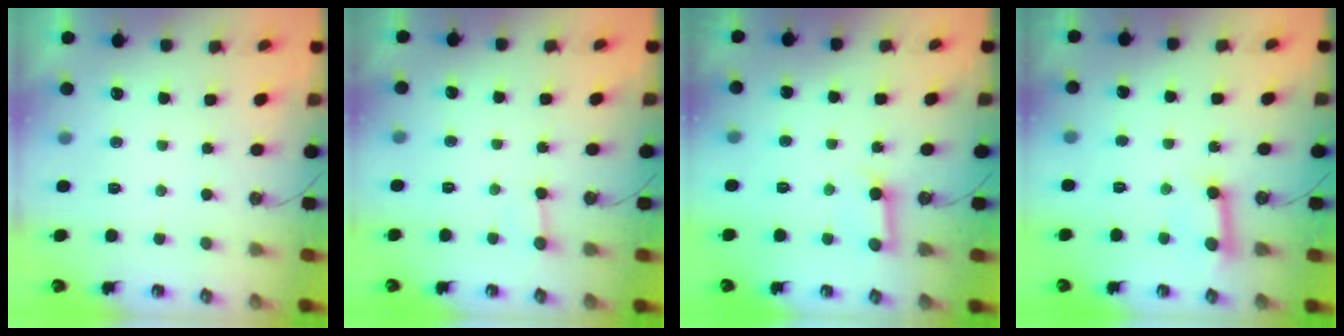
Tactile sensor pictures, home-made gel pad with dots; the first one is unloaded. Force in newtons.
{"total": 3.0, "press": 3.0, "slide": 0.3}
{"total": 6.8, "press": 6.8, "slide": 0.7}
{"total": 10.4, "press": 10.4, "slide": 0.9}